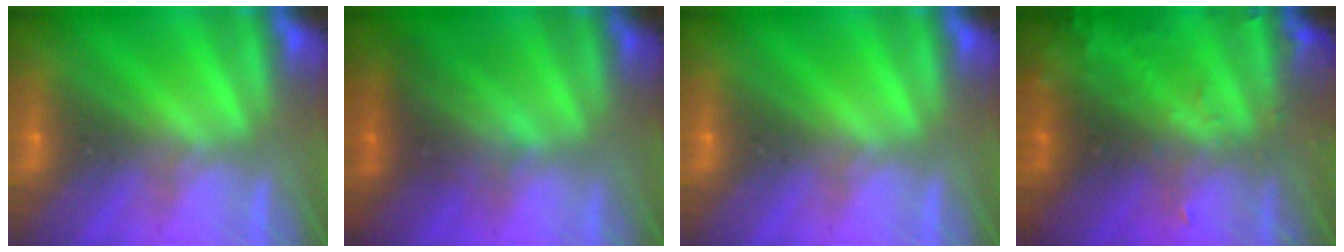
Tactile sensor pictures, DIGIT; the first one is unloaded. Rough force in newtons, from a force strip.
{"total": 2.0}
{"total": 0.0}
{"total": 8.7}